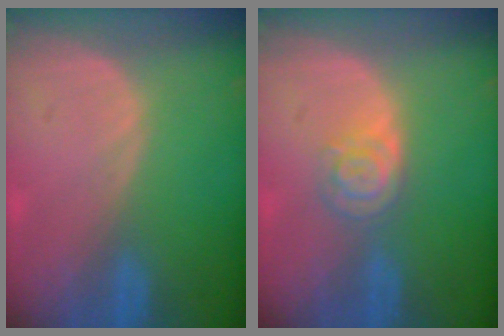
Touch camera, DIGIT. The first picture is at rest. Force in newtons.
{"total": 4.4, "press": 3.9, "slide": 2.0}